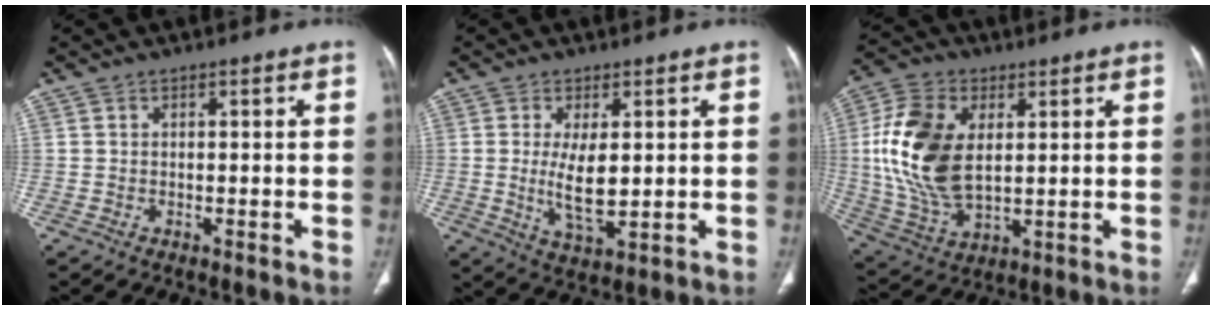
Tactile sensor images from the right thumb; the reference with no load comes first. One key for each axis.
{"total": 7.8, "fx": 0.5, "fy": 3.3, "fz": 7.0, "tx": -0.124, "ty": -0.019, "tz": 0.017}
{"total": 17.4, "fx": 2.9, "fy": 10.3, "fz": 13.7, "tx": -0.274, "ty": -0.010, "tz": 0.060}